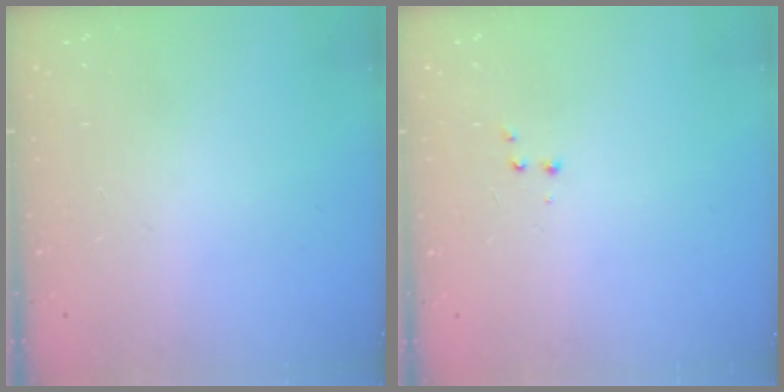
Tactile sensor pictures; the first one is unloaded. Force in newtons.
{"total": 2.6, "press": 2.5, "slide": 0.6}